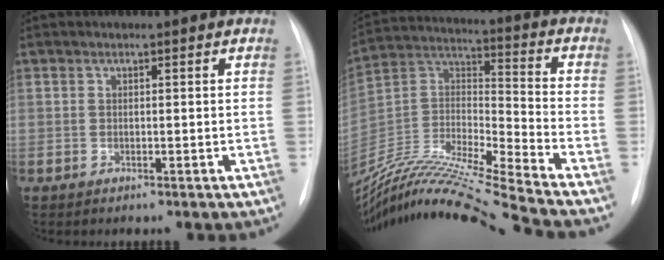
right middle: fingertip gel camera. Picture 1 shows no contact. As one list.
[{"total": 23.5, "force": [-20.9, -2.3, 10.4], "torque": [-0.233, -0.024, -0.376]}]